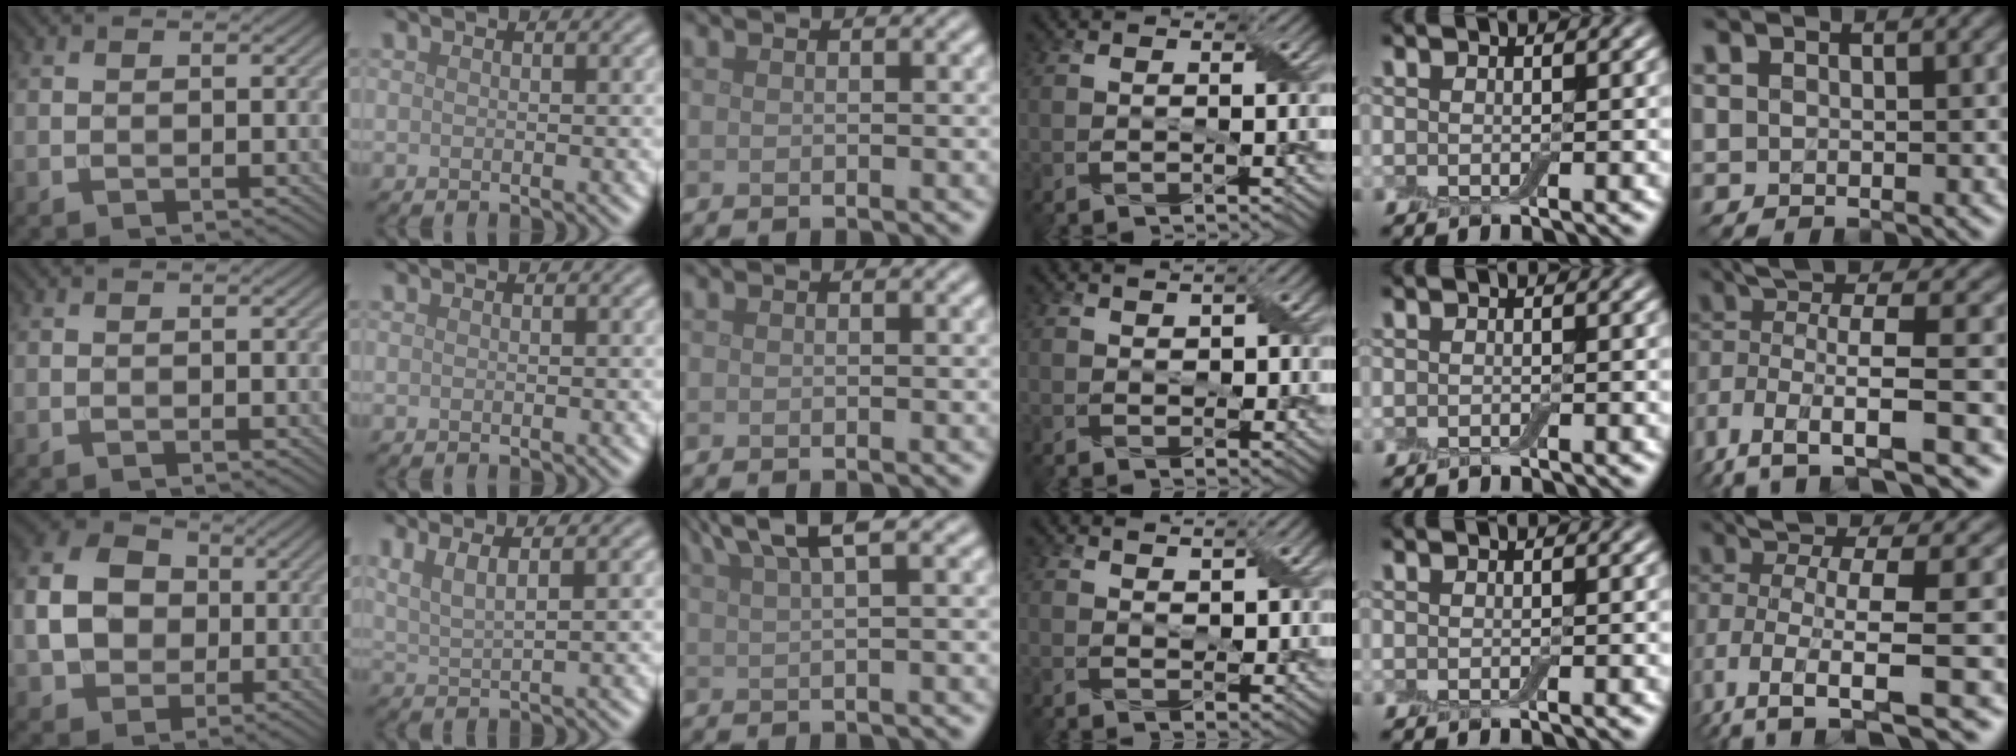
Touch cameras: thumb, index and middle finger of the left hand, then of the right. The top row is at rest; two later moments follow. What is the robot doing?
{"motion": "peel", "object": "bubble wrap"}